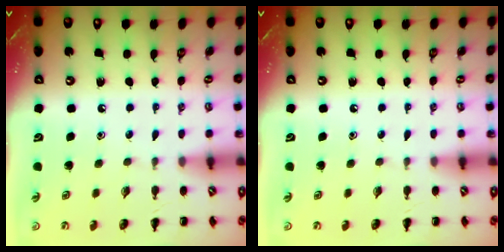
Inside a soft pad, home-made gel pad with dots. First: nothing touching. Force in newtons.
{"total": 0.0}